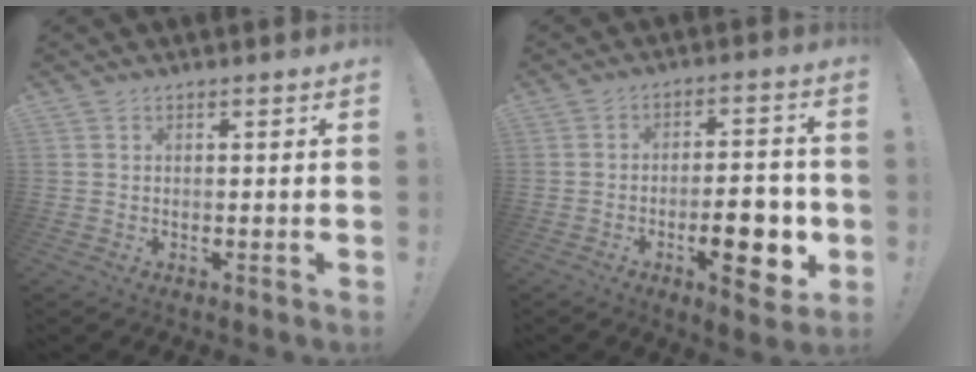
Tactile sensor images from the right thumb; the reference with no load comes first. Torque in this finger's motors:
{"motor_torque": [1.76, 1.98, 1.14, -1.00, 0.37]}